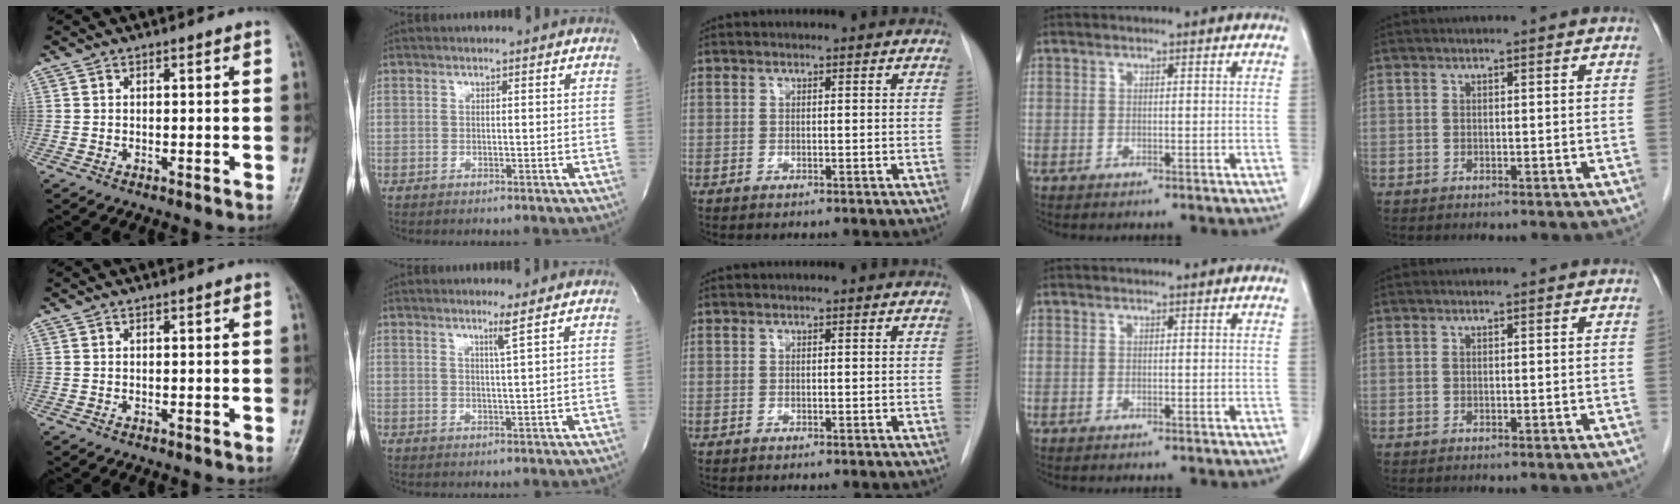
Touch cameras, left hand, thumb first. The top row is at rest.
{"index": {"total": 2.2, "force": [1.3, -1.1, 1.5], "torque": [-0.039, -0.014, 0.028]}}